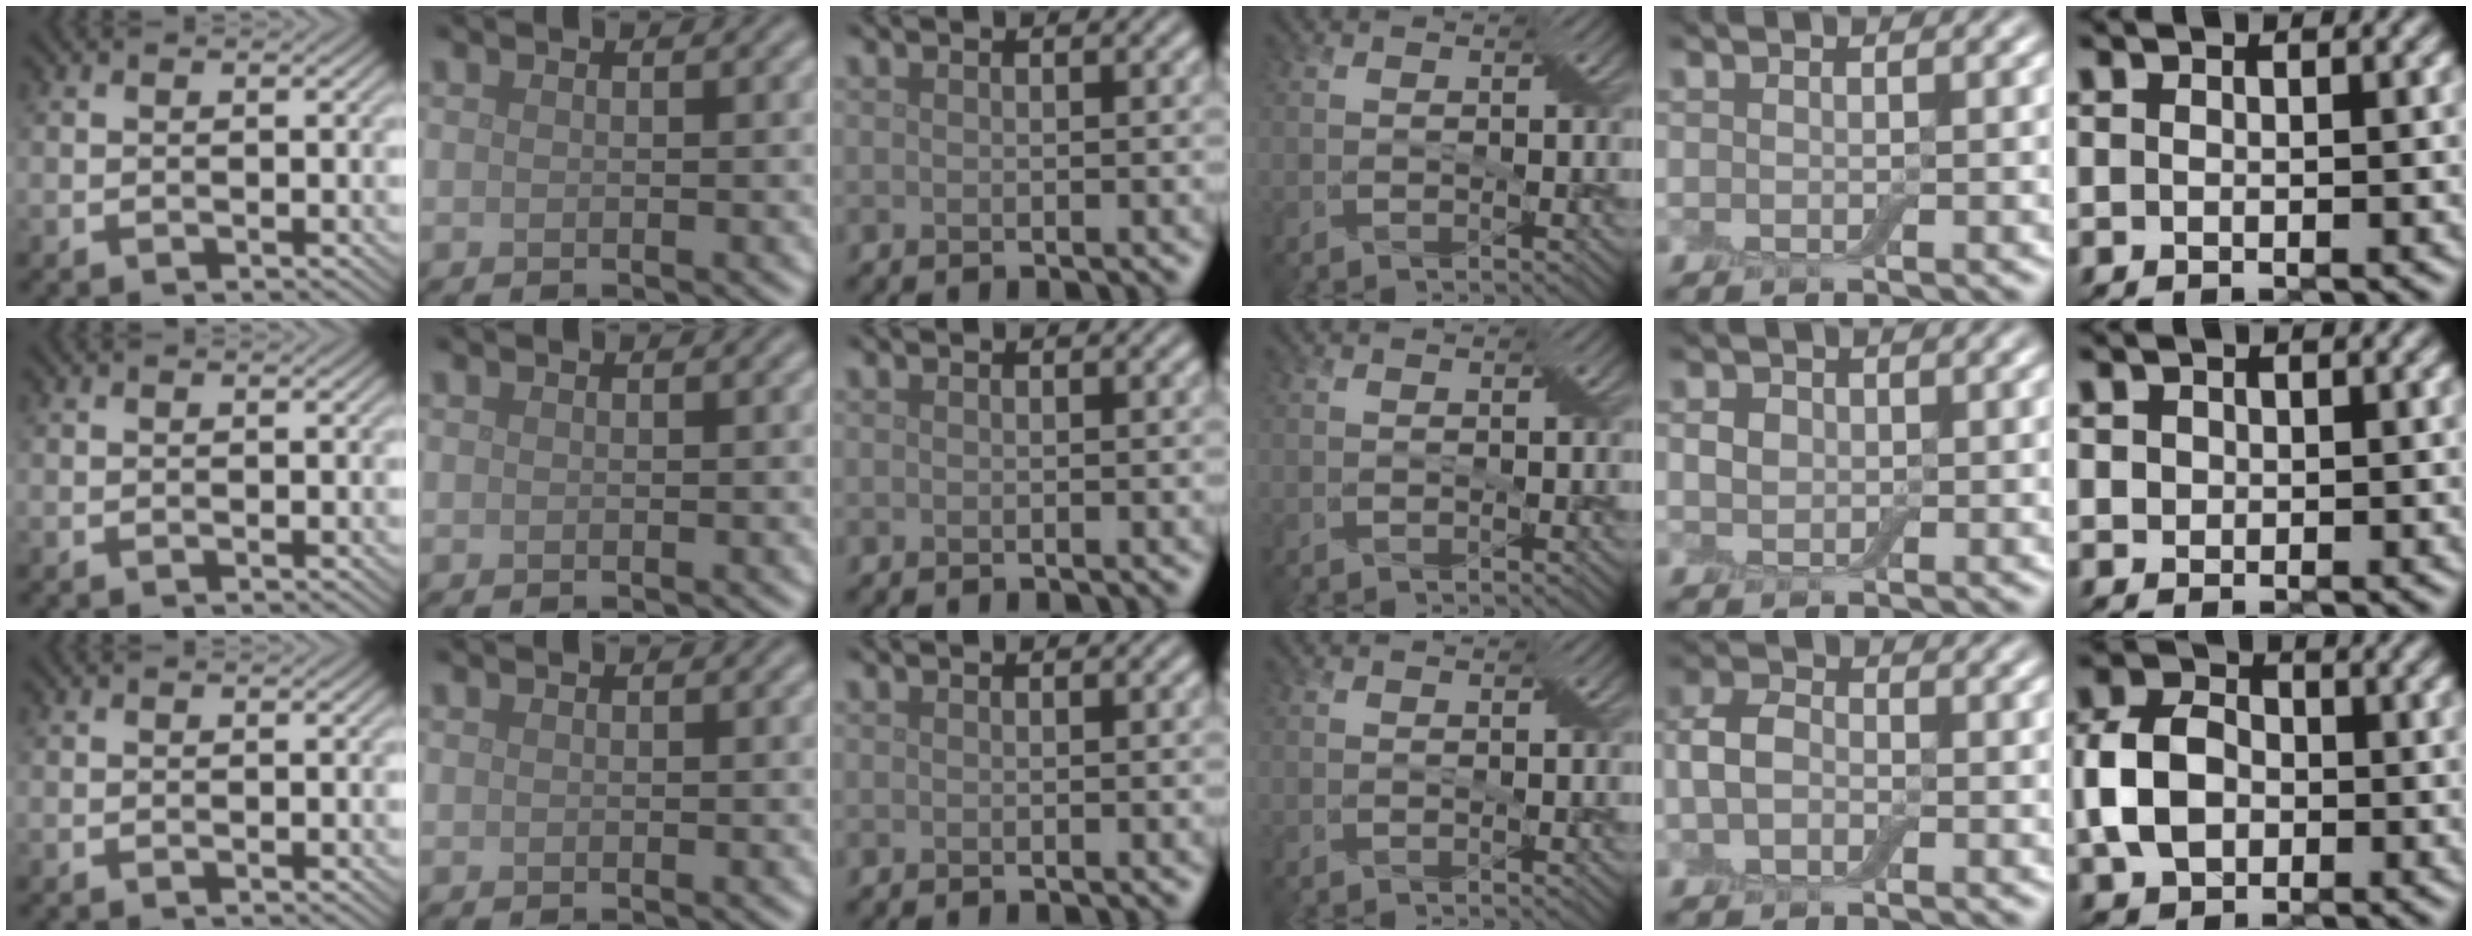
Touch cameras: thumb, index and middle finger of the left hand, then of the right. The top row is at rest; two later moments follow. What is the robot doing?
{"motion": "press", "object": "electronic device side button"}